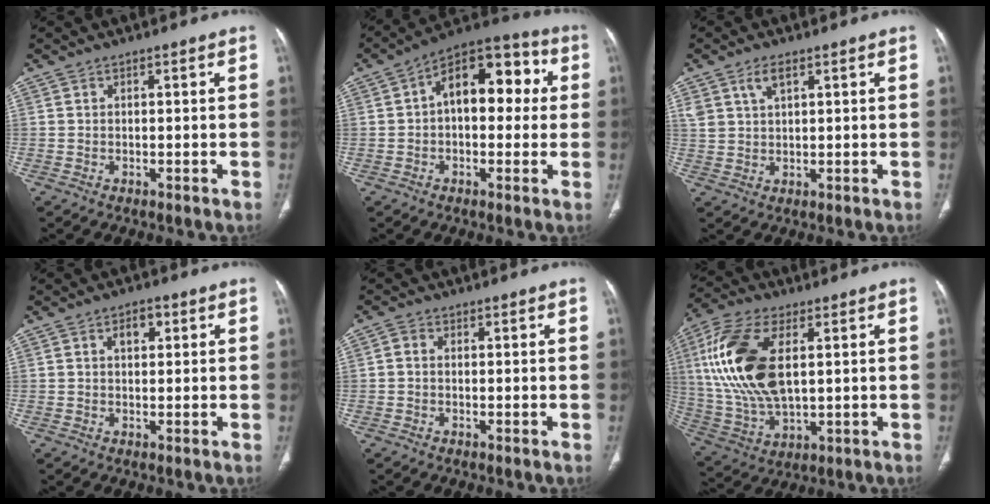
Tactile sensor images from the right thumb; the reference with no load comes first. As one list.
[{"total": 14.8, "force": [2.0, 8.7, 11.8], "torque": [-0.128, 0.042, 0.018]}, {"total": 4.0, "force": [2.3, 2.0, 2.7], "torque": [-0.049, -0.006, 0.050]}, {"total": 3.2, "force": [1.0, 1.9, 2.3], "torque": [-0.028, 0.004, 0.014]}, {"total": 1.4, "force": [-0.1, 1.1, 0.9], "torque": [-0.013, 0.004, -0.005]}, {"total": 19.1, "force": [3.9, 9.7, 16.0], "torque": [-0.343, -0.005, 0.078]}]